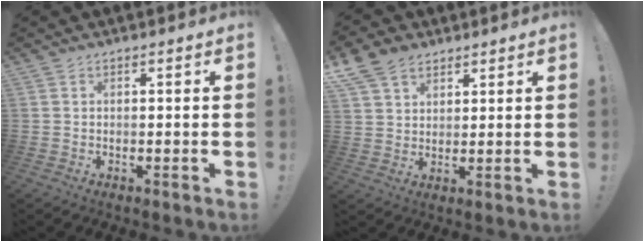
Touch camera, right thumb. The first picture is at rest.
{"total": 9.2, "force": [6.0, 6.0, 3.4], "torque": [-0.063, -0.027, 0.120]}